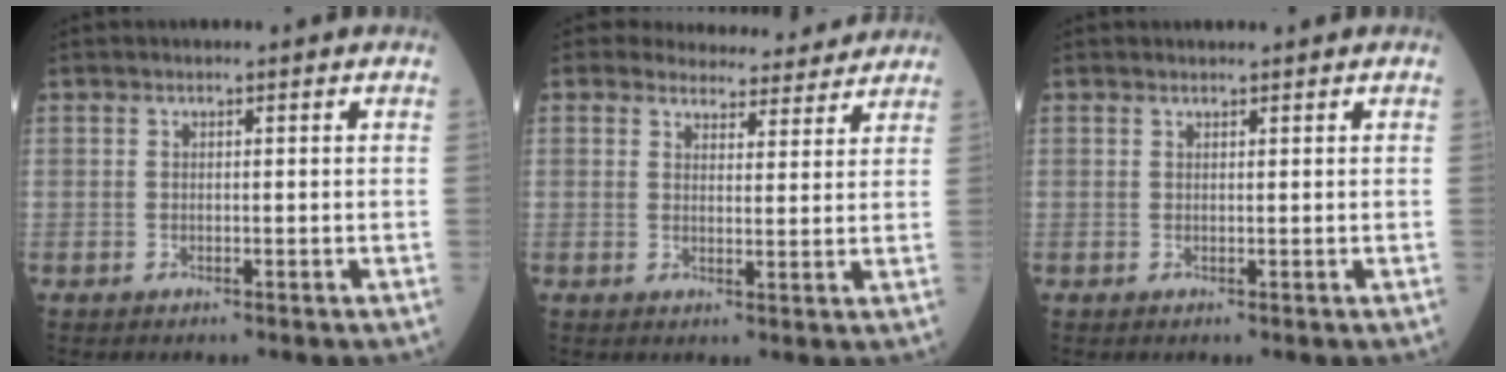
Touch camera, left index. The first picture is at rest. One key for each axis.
{"total": 8.8, "fx": 8.4, "fy": 2.7, "fz": 0.8, "tx": 0.010, "ty": 0.002, "tz": 0.091}
{"total": 0.8, "fx": 0.8, "fy": 0.0, "fz": 0.1, "tx": -0.006, "ty": 0.006, "tz": 0.014}